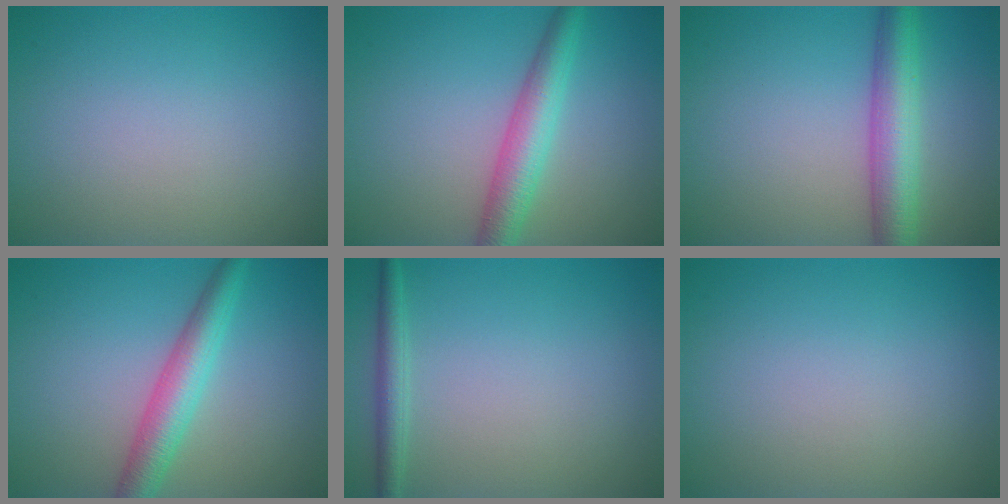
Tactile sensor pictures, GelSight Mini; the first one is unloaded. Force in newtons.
{"total": 4.3, "press": 4.3, "slide": 0.1}
{"total": 5.5, "press": 5.5, "slide": 0.2}
{"total": 4.3, "press": 4.3, "slide": 0.0}
{"total": 1.8, "press": 1.8, "slide": 0.1}
{"total": 0.0}